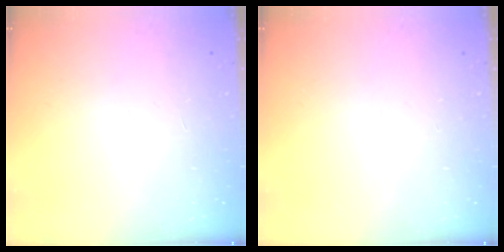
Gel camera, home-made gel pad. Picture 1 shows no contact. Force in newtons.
{"total": 0.0}